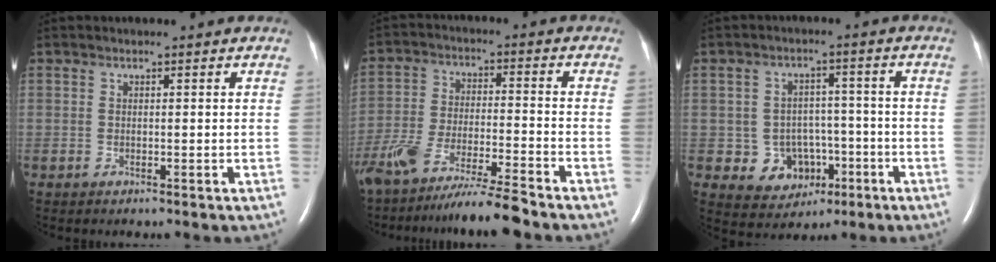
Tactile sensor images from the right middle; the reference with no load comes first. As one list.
[{"total": 13.7, "force": [-11.7, -0.2, 7.0], "torque": [-0.128, -0.025, -0.207]}, {"total": 7.1, "force": [-2.1, 6.4, 2.3], "torque": [-0.037, 0.018, -0.019]}]